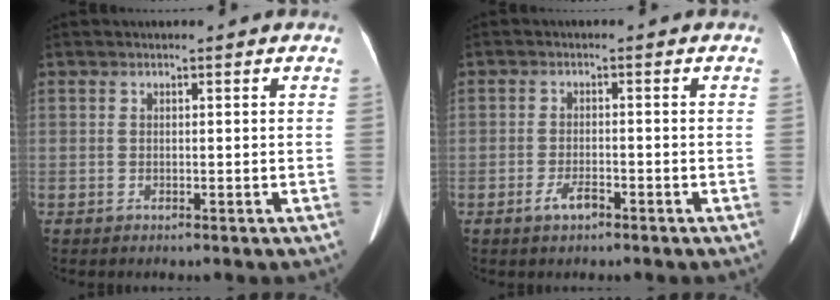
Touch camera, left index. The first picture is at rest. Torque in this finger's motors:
{"motor_torque": [0.35, 0.31, 0.21, 0.07]}